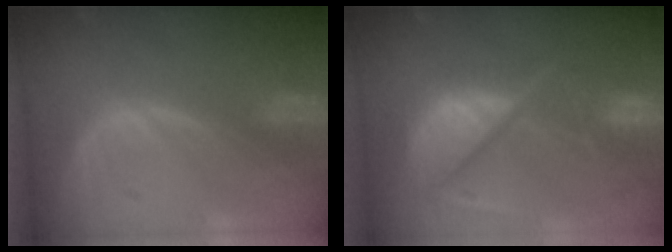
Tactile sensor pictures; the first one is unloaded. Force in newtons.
{"total": 11.7, "press": 9.8, "slide": 6.5}